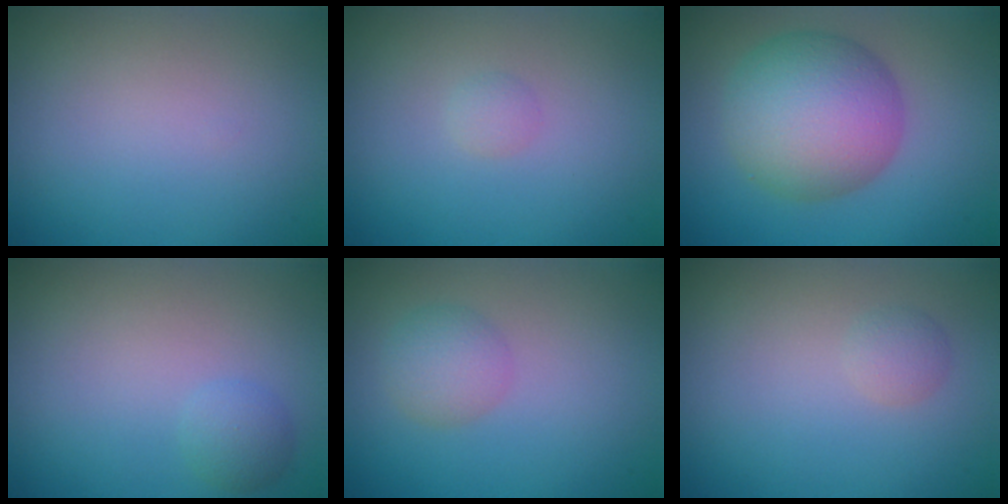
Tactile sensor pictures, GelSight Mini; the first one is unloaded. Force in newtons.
{"total": 0.7, "press": 0.7, "slide": 0.0}
{"total": 8.5, "press": 8.5, "slide": 0.3}
{"total": 1.5, "press": 1.5, "slide": 0.1}
{"total": 2.4, "press": 2.4, "slide": 0.1}
{"total": 1.2, "press": 1.1, "slide": 0.1}